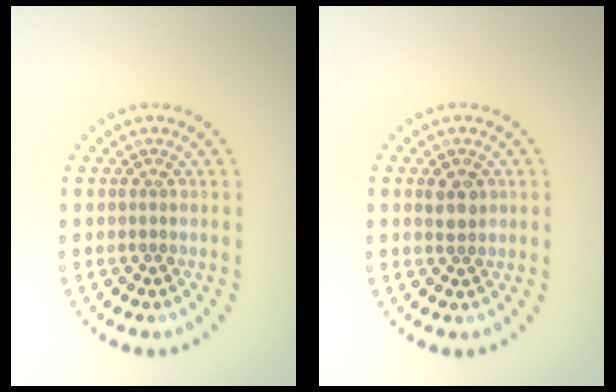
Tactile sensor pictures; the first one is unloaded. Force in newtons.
{"total": 1.7, "press": 1.7, "slide": 0.5}